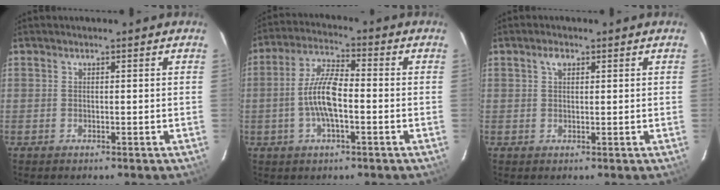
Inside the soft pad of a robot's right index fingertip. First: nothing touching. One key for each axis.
{"total": 8.3, "fx": -2.0, "fy": 2.2, "fz": 7.8, "tx": -0.159, "ty": 0.008, "tz": -0.040}
{"total": 1.8, "fx": 0.8, "fy": 1.1, "fz": 1.2, "tx": -0.021, "ty": 0.008, "tz": 0.014}